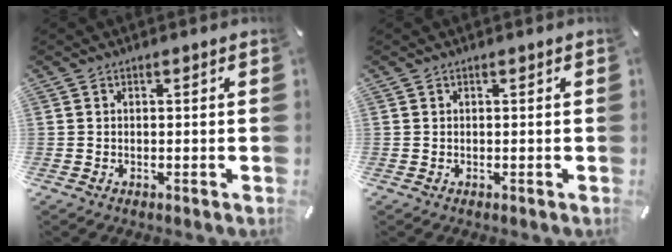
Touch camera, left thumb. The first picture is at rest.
{"total": 0.0}